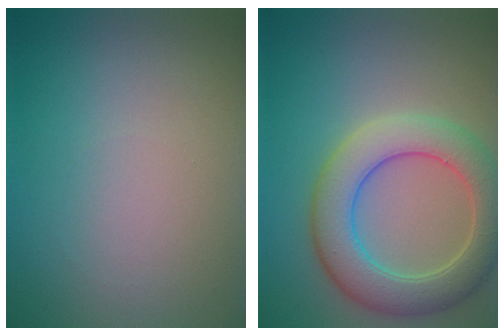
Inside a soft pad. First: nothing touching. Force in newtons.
{"total": 6.6, "press": 6.6, "slide": 0.4}